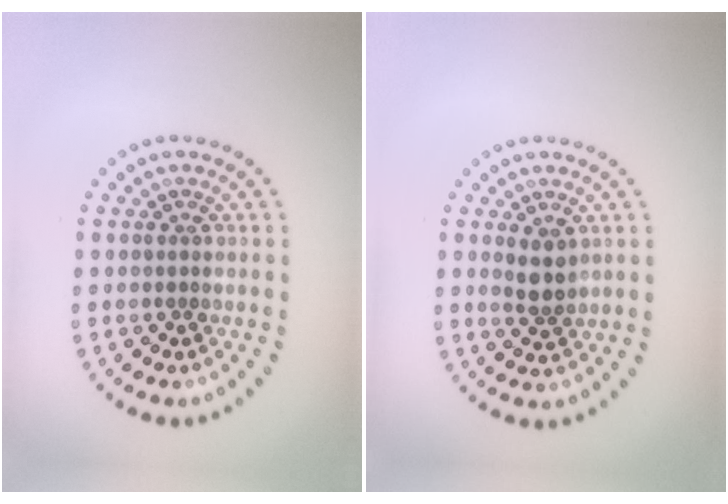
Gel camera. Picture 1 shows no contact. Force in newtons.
{"total": 2.3, "press": 2.1, "slide": 0.8}